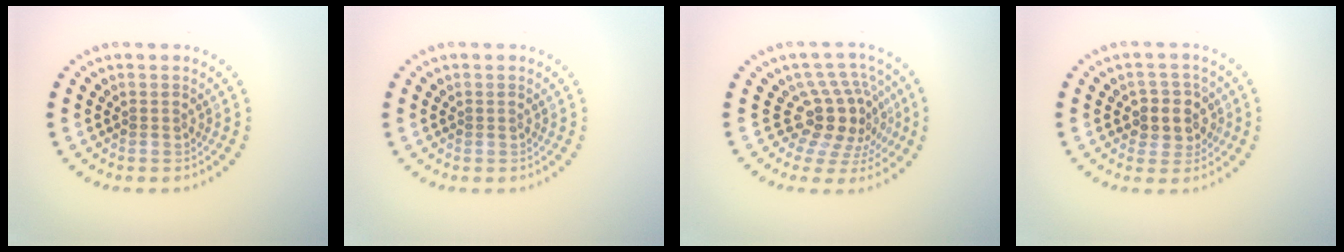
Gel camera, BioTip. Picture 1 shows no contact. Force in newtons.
{"total": 0.0}
{"total": 4.7, "press": 3.4, "slide": 3.2}
{"total": 3.2, "press": 2.9, "slide": 1.2}